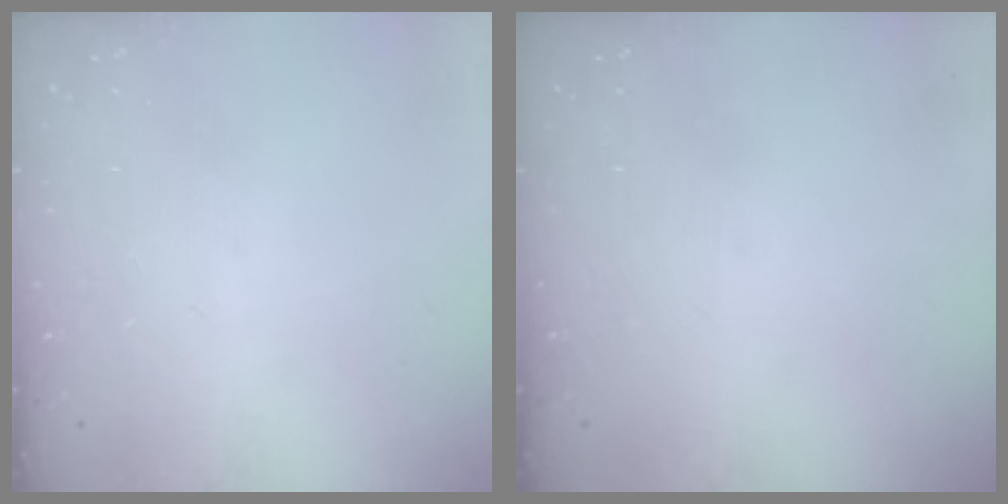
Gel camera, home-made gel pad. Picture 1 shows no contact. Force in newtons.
{"total": 0.0}